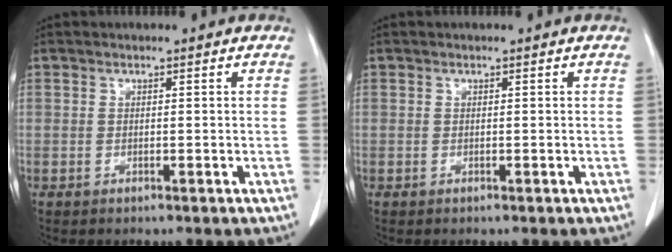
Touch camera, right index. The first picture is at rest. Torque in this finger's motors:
{"motor_torque": [0.00, 0.00, 0.01, 0.00]}